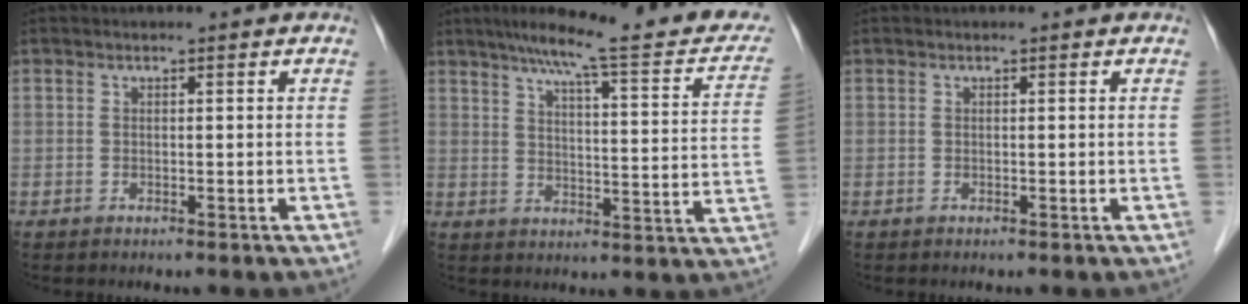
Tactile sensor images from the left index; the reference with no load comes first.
{"total": 20.8, "force": [16.8, 2.5, 12.0], "torque": [-0.161, 0.002, 0.206]}
{"total": 0.0}